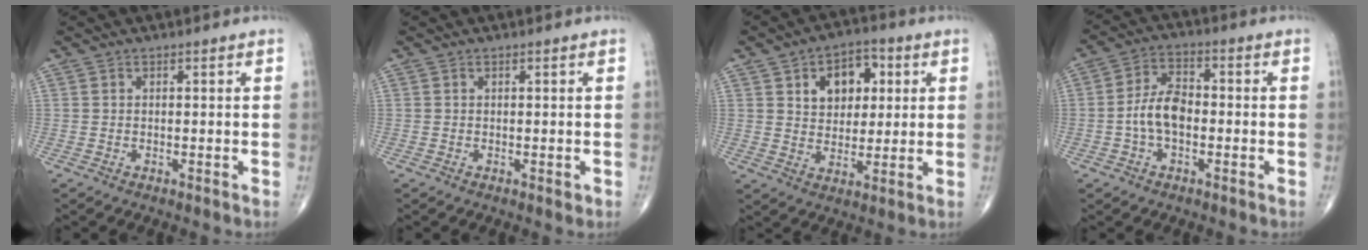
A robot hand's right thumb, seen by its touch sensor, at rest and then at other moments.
{"total": 0.6, "force": [-0.1, 0.3, 0.5], "torque": [-0.002, -0.001, 0.000]}
{"total": 10.1, "force": [3.3, 7.1, 6.4], "torque": [-0.055, -0.005, 0.052]}
{"total": 7.6, "force": [-1.4, 4.4, 6.0], "torque": [-0.111, 0.025, -0.034]}